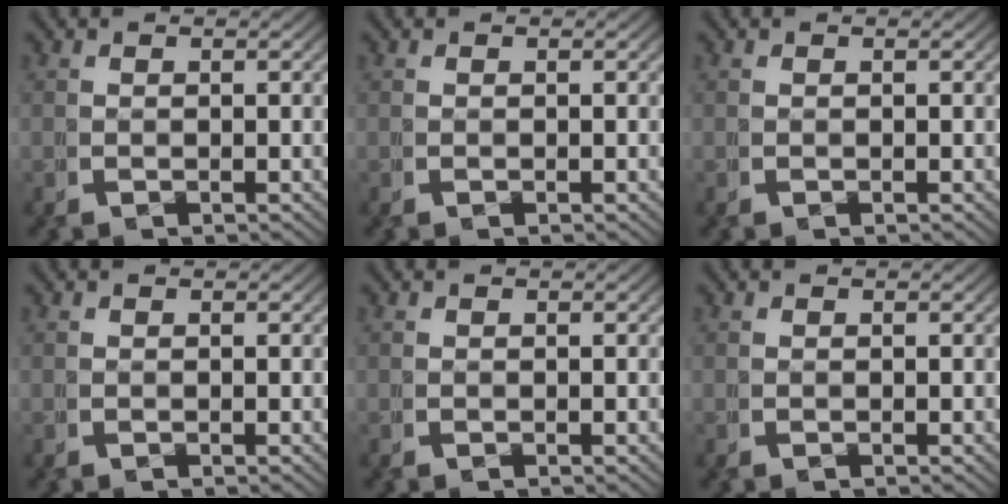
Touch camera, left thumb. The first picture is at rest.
{"total": 0.0}
{"total": 0.0}
{"total": 0.0}
{"total": 0.0}
{"total": 0.0}